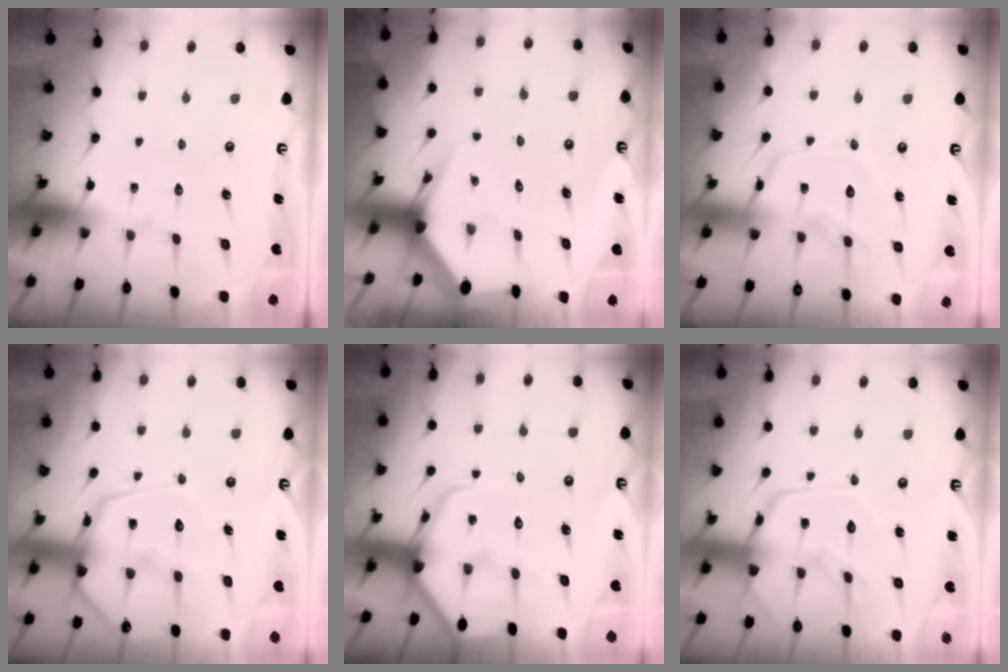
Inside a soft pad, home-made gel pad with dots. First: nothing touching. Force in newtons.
{"total": 3.7, "press": 3.6, "slide": 0.3}
{"total": 13.4, "press": 13.3, "slide": 1.2}
{"total": 14.0, "press": 13.9, "slide": 1.4}
{"total": 9.2, "press": 9.2, "slide": 0.9}
{"total": 14.3, "press": 14.3, "slide": 1.3}